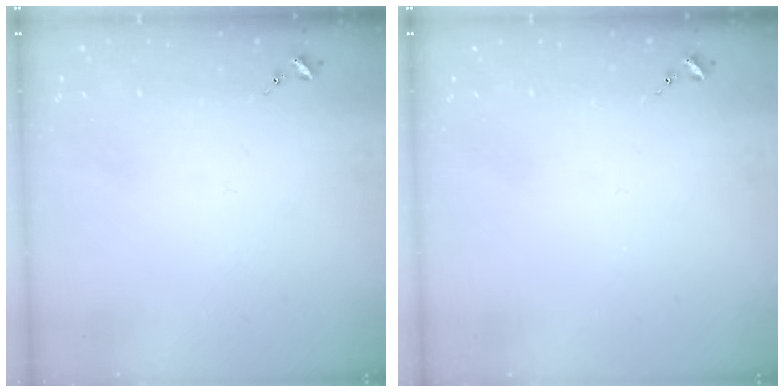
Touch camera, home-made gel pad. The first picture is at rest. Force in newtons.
{"total": 0.0}